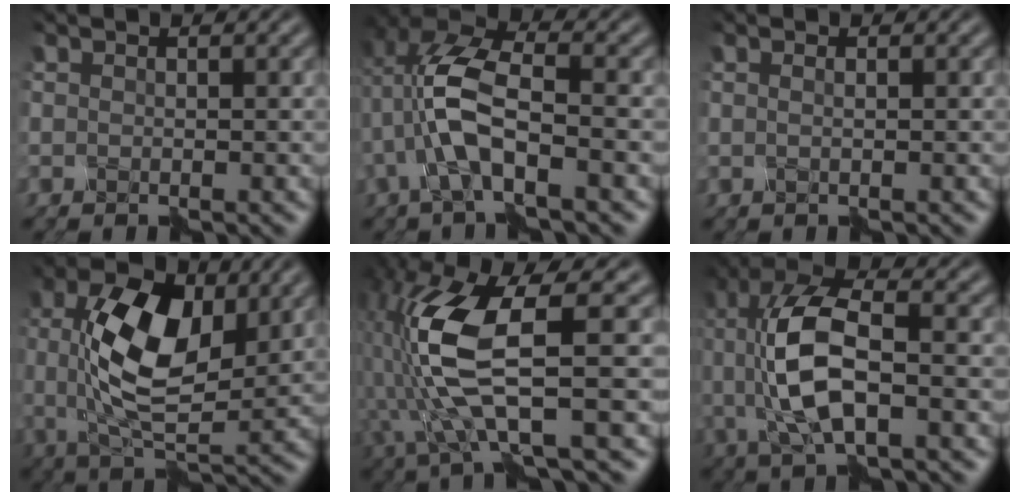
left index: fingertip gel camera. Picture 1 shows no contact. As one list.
[{"total": 5.8, "force": [-1.3, 2.2, 5.3], "torque": [-0.129, 0.016, -0.026]}, {"total": 0.7, "force": [0.5, 0.0, 0.5], "torque": [-0.008, 0.001, -0.004]}, {"total": 9.5, "force": [1.9, 4.9, 7.9], "torque": [-0.164, 0.007, 0.030]}, {"total": 9.0, "force": [-0.3, 2.4, 8.7], "torque": [-0.209, -0.002, 0.002]}, {"total": 7.5, "force": [-0.2, 2.7, 7.0], "torque": [-0.159, 0.009, -0.006]}]